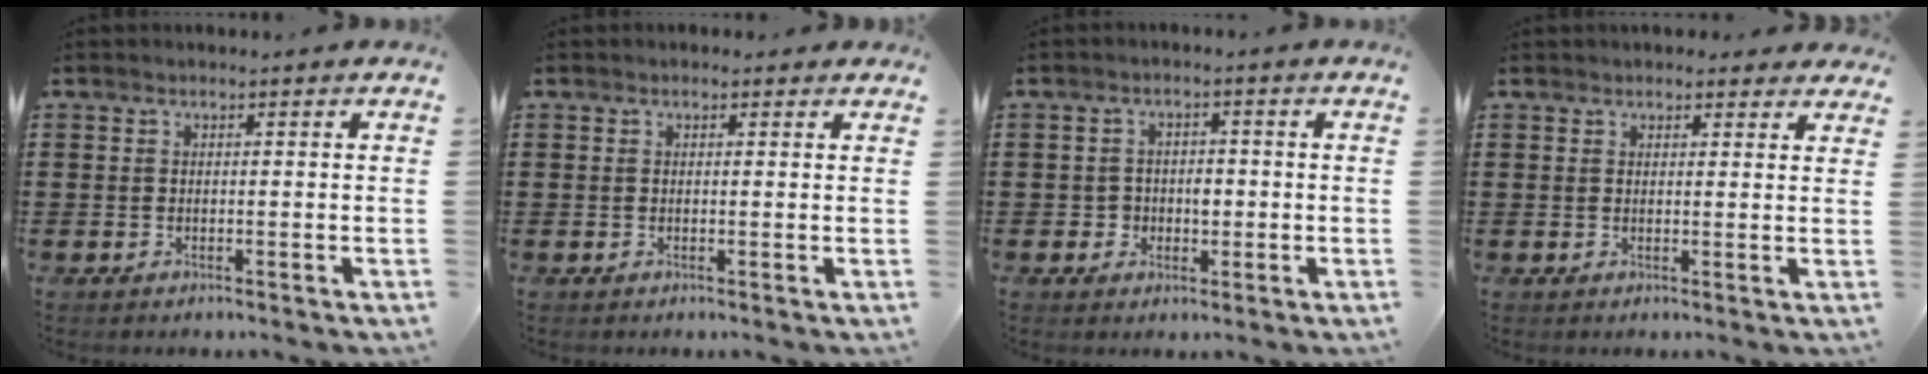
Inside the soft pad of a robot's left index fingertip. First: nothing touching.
{"total": 0.7, "force": [0.2, 0.6, 0.3], "torque": [-0.007, 0.007, 0.003]}
{"total": 2.6, "force": [-0.6, 2.3, 1.1], "torque": [-0.030, 0.005, -0.016]}
{"total": 1.9, "force": [1.8, 0.7, 0.3], "torque": [-0.001, 0.000, 0.032]}